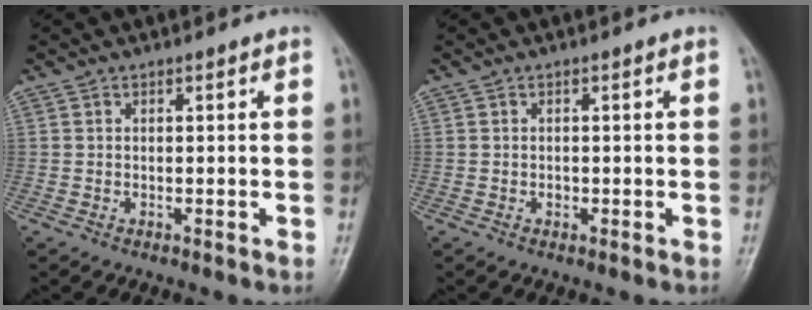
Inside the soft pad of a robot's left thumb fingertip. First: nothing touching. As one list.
[{"total": 0.7, "force": [-0.2, 0.6, 0.4], "torque": [-0.001, 0.003, -0.004]}]